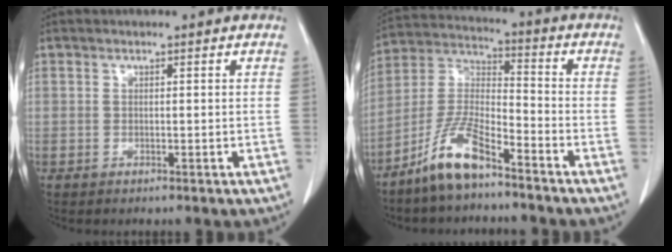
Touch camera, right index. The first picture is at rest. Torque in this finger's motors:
{"motor_torque": [0.53, -0.49, 0.33, 0.12]}